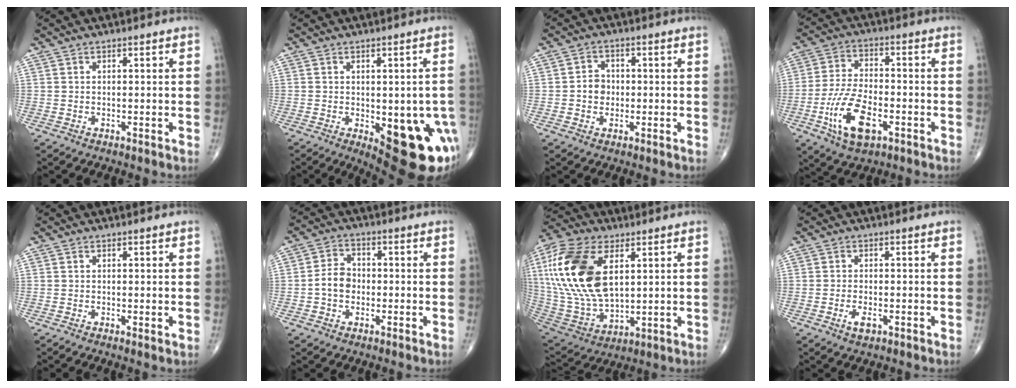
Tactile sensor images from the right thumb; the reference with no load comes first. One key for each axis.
{"total": 17.2, "fx": -5.5, "fy": 7.1, "fz": 14.7, "tx": -0.125, "ty": 0.000, "tz": -0.048}
{"total": 3.8, "fx": -0.4, "fy": 3.3, "fz": 1.8, "tx": -0.013, "ty": 0.008, "tz": -0.012}
{"total": 12.5, "fx": -4.7, "fy": 6.1, "fz": 9.9, "tx": -0.190, "ty": 0.013, "tz": -0.084}
{"total": 0.8, "fx": -0.1, "fy": 0.3, "fz": 0.8, "tx": -0.013, "ty": -0.004, "tz": -0.004}
{"total": 5.3, "fx": -0.9, "fy": 4.1, "fz": 3.2, "tx": -0.045, "ty": 0.018, "tz": -0.025}
{"total": 23.1, "fx": 6.0, "fy": 12.8, "fz": 18.3, "tx": -0.387, "ty": -0.020, "tz": 0.113}
{"total": 2.6, "fx": -1.1, "fy": 1.2, "fz": 2.1, "tx": -0.038, "ty": -0.001, "tz": -0.019}